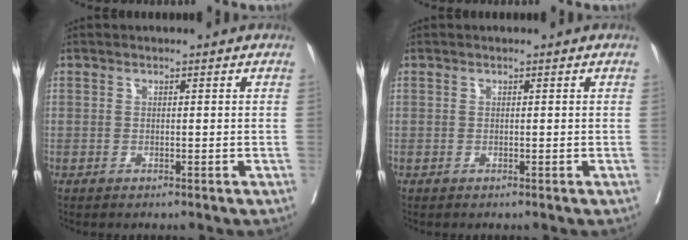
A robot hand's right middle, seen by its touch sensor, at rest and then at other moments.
{"total": 0.0}